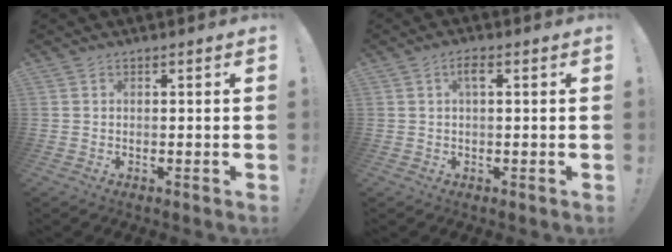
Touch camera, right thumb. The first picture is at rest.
{"total": 2.9, "force": [0.6, 0.7, 2.8], "torque": [-0.050, 0.006, 0.005]}